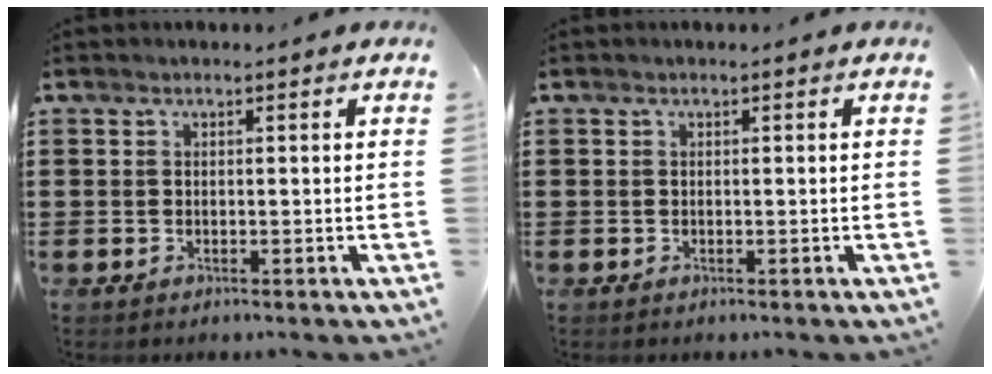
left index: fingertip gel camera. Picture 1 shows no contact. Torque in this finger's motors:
{"motor_torque": [-0.07, -0.05, 0.00, 0.00]}